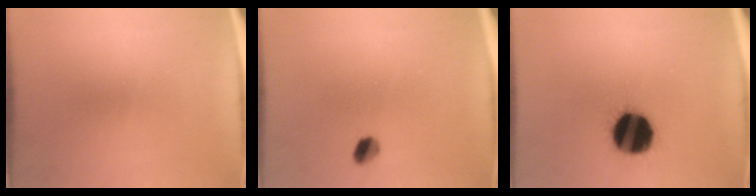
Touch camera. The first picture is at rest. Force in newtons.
{"total": 2.7}
{"total": 17.1}